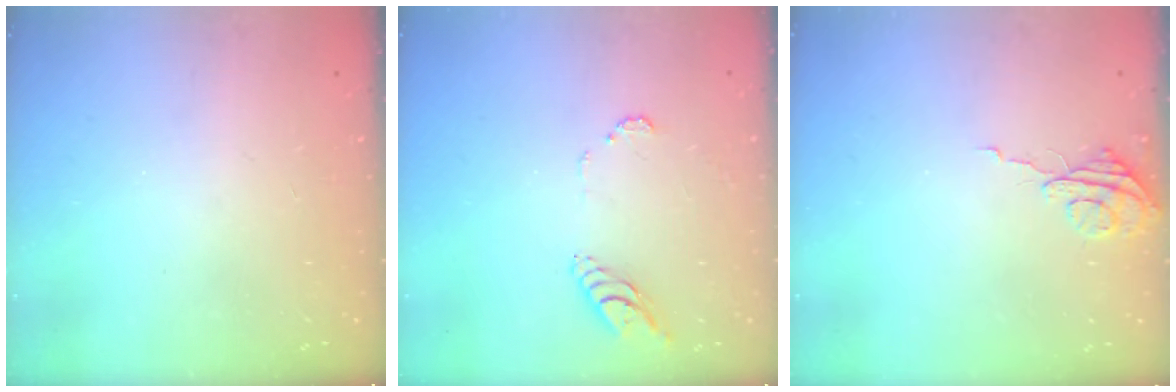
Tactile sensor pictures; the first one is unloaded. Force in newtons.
{"total": 8.9, "press": 8.8, "slide": 0.8}
{"total": 5.7, "press": 5.7, "slide": 0.5}